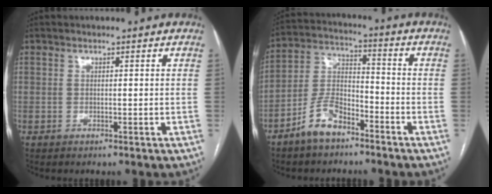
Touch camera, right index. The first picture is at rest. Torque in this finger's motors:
{"motor_torque": [-0.25, -0.34, -0.24, -0.10]}